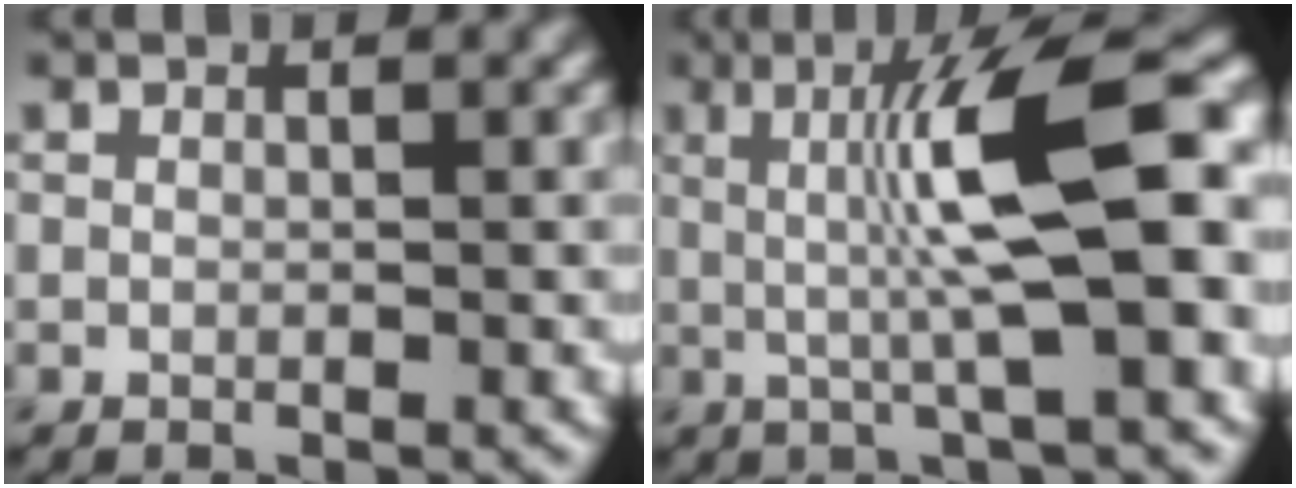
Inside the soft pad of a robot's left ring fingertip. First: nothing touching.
{"total": 10.2, "force": [1.0, 2.0, 10.0], "torque": [-0.145, 0.007, 0.016]}